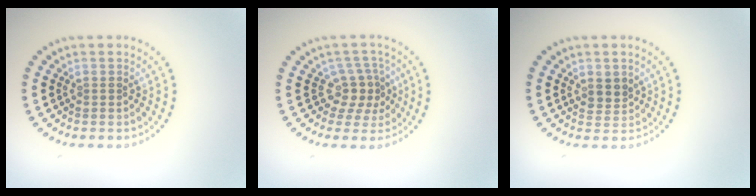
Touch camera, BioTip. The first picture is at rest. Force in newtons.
{"total": 3.0, "press": 2.2, "slide": 2.0}
{"total": 1.7, "press": 1.5, "slide": 0.8}